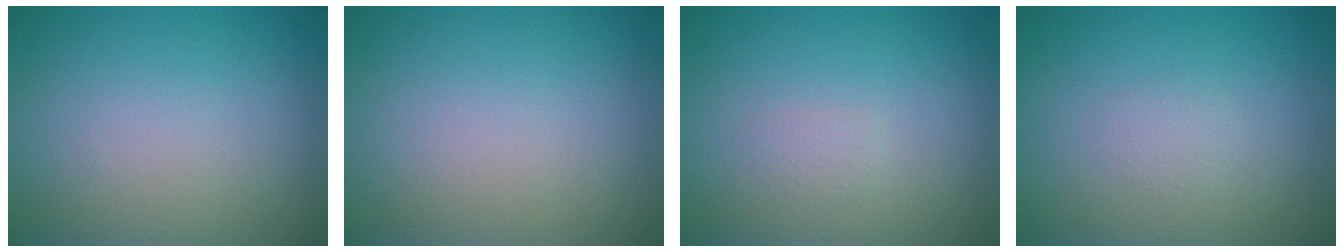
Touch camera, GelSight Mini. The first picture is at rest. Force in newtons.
{"total": 0.0}
{"total": 0.7, "press": 0.7, "slide": 0.1}
{"total": 0.7, "press": 0.7, "slide": 0.1}